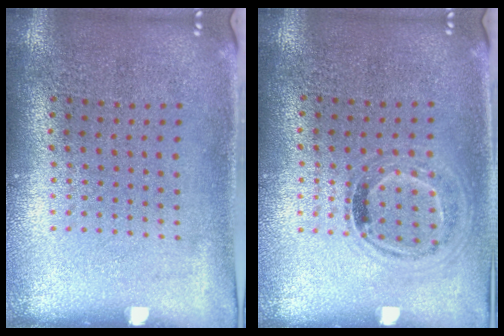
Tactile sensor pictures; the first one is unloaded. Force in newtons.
{"total": 0.9, "press": 0.8, "slide": 0.4}